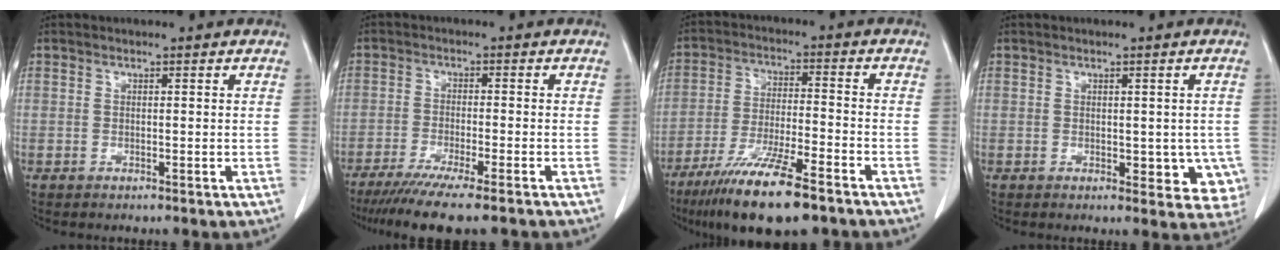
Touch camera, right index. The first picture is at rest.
{"total": 11.6, "force": [-9.3, 0.2, 6.9], "torque": [-0.092, -0.028, -0.143]}
{"total": 14.1, "force": [-9.7, 1.8, 10.0], "torque": [-0.191, -0.036, -0.168]}
{"total": 6.0, "force": [-0.7, 3.5, 4.7], "torque": [-0.028, -0.003, -0.004]}